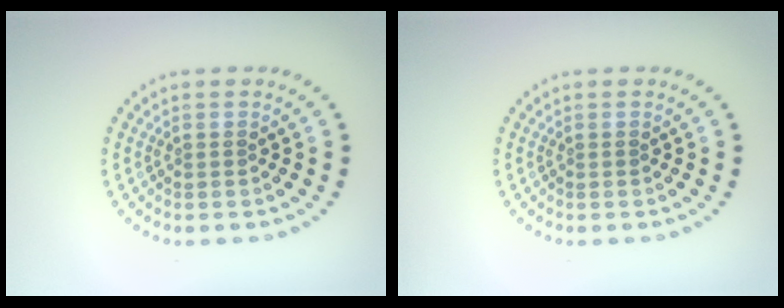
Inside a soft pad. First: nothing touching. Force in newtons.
{"total": 0.0}